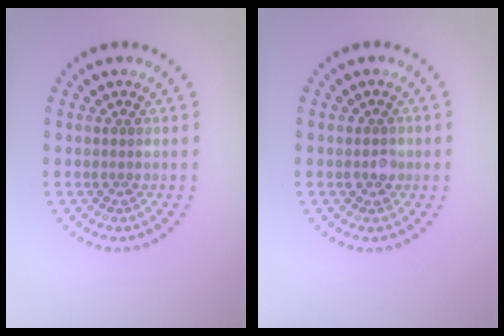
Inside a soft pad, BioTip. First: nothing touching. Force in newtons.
{"total": 1.1, "press": 1.0, "slide": 0.5}